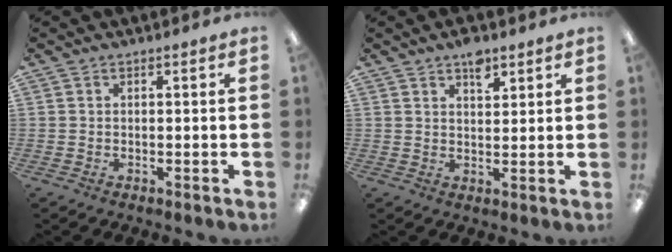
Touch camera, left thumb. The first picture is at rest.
{"total": 4.9, "force": [3.3, 2.3, 2.7], "torque": [-0.029, -0.016, 0.054]}